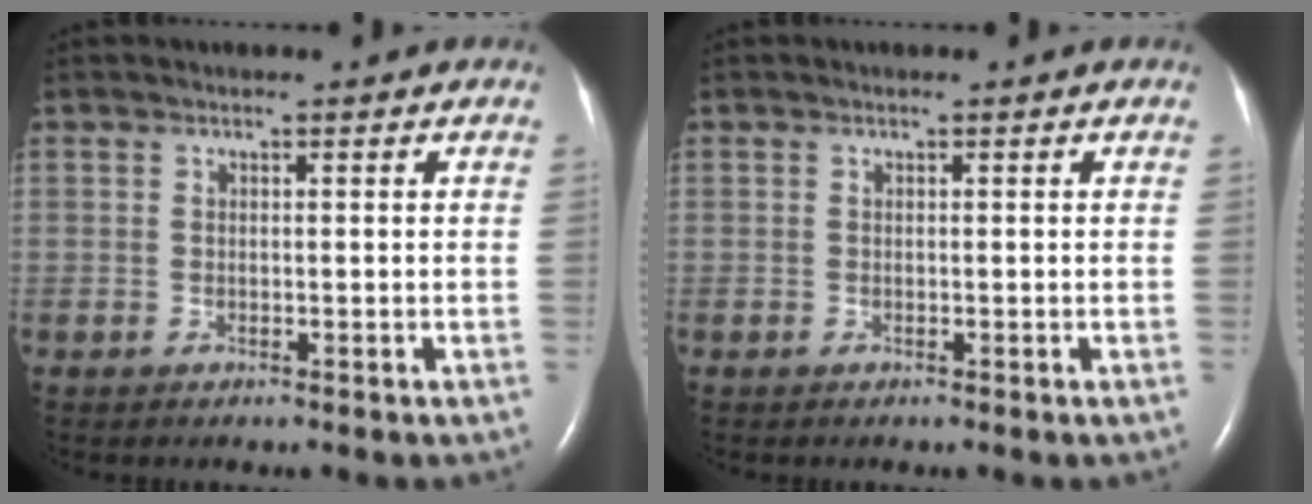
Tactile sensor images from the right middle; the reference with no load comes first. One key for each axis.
{"total": 0.0}